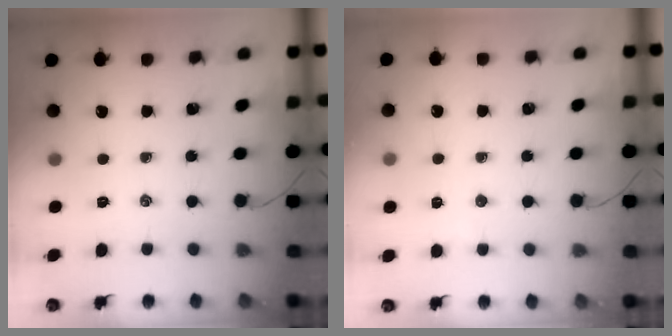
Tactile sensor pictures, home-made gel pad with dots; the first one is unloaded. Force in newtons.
{"total": 3.1, "press": 2.9, "slide": 1.0}